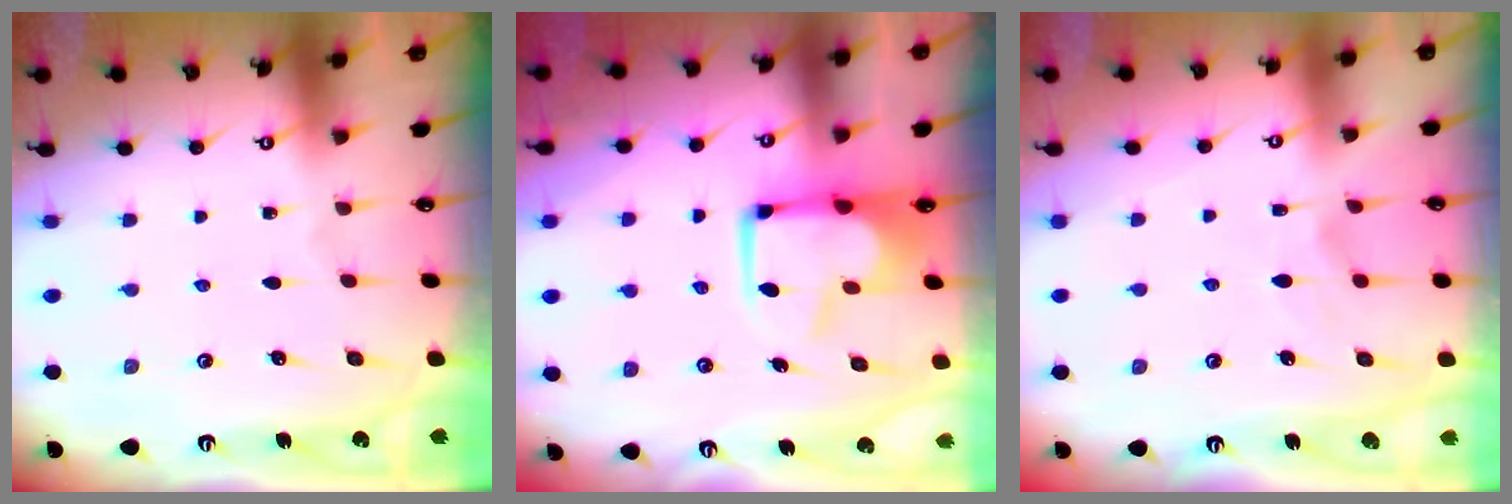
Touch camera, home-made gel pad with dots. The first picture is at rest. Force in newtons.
{"total": 2.6, "press": 2.3, "slide": 1.2}
{"total": 2.0, "press": 1.6, "slide": 1.1}